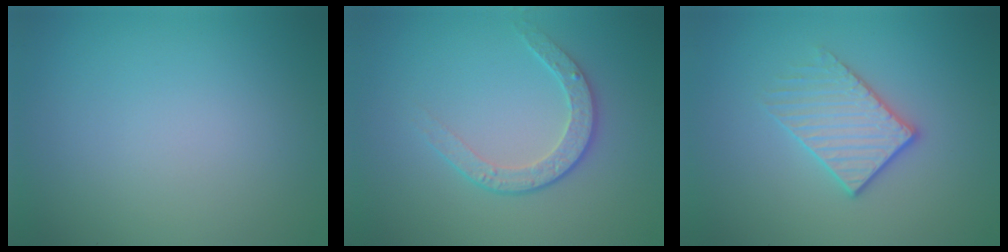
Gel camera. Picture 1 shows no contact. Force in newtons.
{"total": 2.6, "press": 2.0, "slide": 1.7}
{"total": 2.6, "press": 2.3, "slide": 1.2}